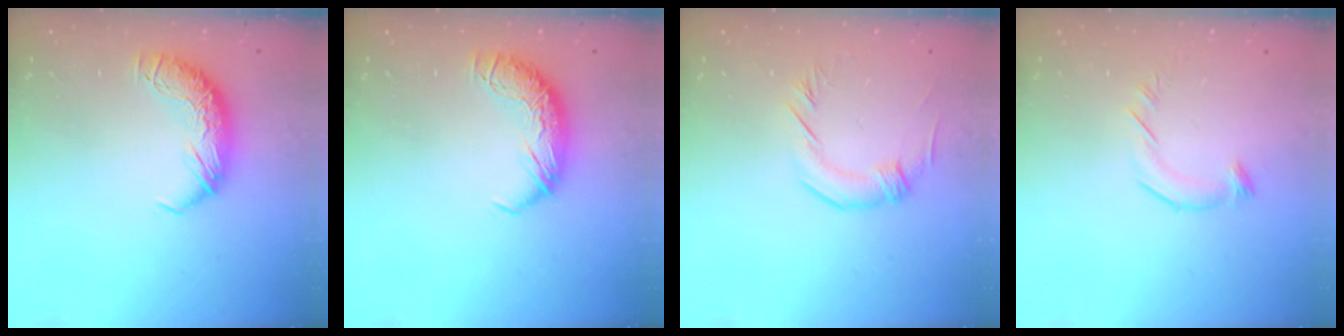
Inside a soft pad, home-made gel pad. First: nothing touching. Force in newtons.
{"total": 0.0}
{"total": 2.5, "press": 2.1, "slide": 1.4}
{"total": 5.5, "press": 5.5, "slide": 0.3}